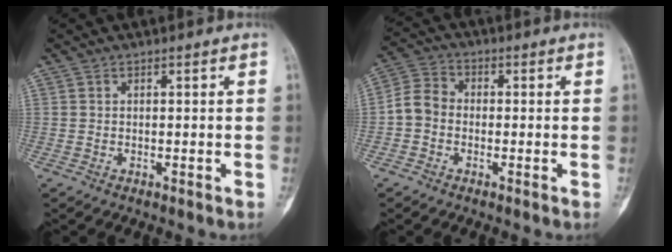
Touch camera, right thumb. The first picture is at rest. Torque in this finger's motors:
{"motor_torque": [-0.01, 0.02, 0.19, -0.18, 0.00]}